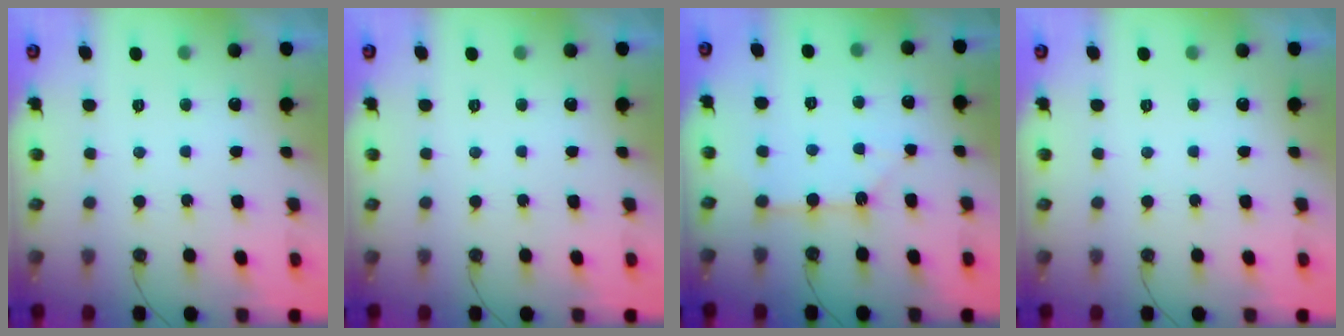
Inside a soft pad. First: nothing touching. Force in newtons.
{"total": 0.0}
{"total": 3.7, "press": 3.7, "slide": 0.4}
{"total": 0.0}